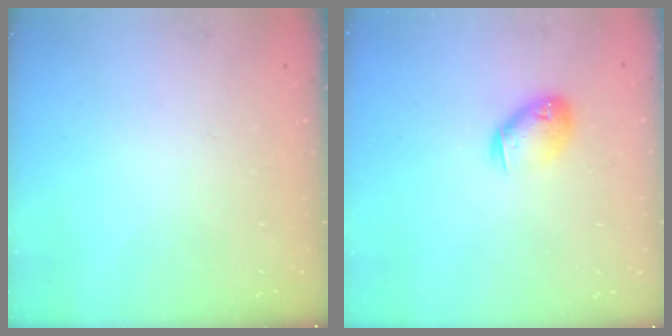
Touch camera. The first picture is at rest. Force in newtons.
{"total": 9.7, "press": 9.5, "slide": 1.6}